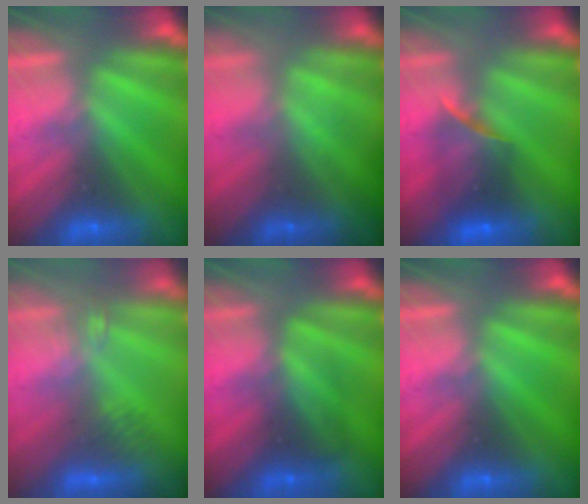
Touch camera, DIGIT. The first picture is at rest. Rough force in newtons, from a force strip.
{"total": 1.1}
{"total": 7.9}
{"total": 2.6}
{"total": 2.4}
{"total": 0.0}